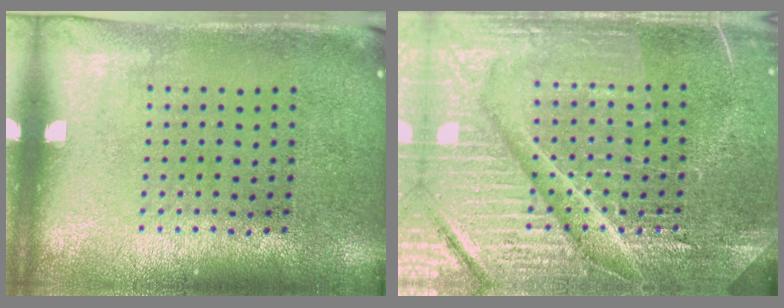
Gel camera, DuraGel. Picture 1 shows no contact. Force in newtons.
{"total": 7.2, "press": 7.2, "slide": 0.9}